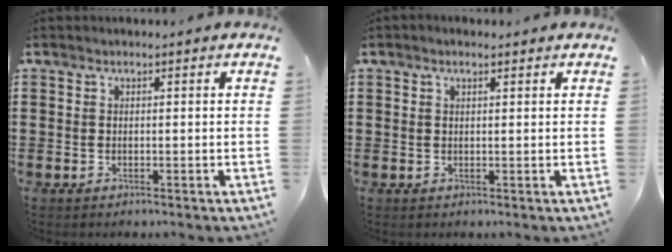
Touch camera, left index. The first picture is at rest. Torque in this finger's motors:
{"motor_torque": [1.17, 0.97, 0.12, 0.04]}